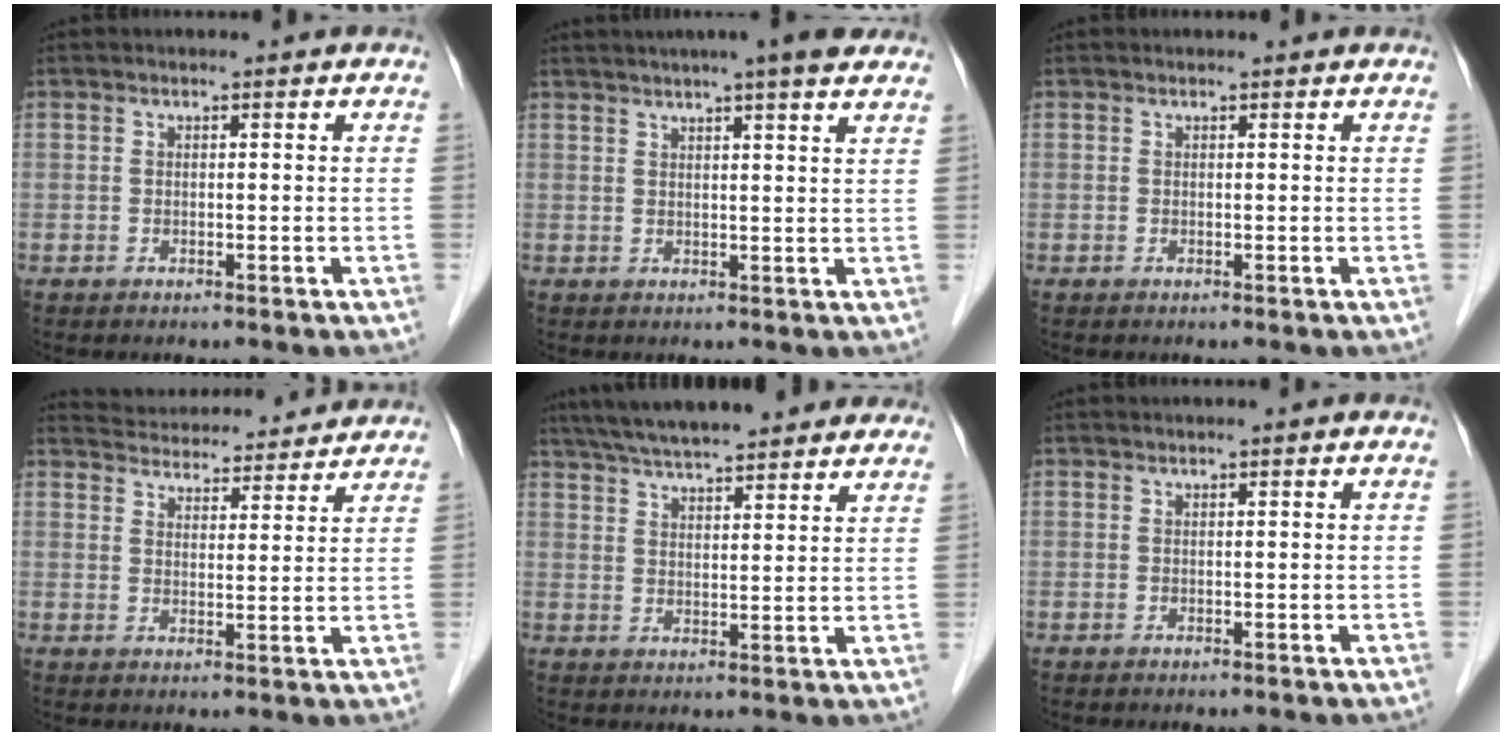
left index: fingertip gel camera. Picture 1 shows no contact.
{"total": 11.0, "force": [9.0, 0.6, 6.4], "torque": [-0.092, 0.020, 0.105]}
{"total": 0.8, "force": [0.7, 0.2, 0.1], "torque": [-0.007, 0.008, 0.010]}
{"total": 14.7, "force": [14.1, 2.9, 3.2], "torque": [-0.043, 0.028, 0.187]}
{"total": 18.4, "force": [16.0, 3.4, 8.5], "torque": [-0.135, 0.043, 0.224]}
{"total": 0.0}